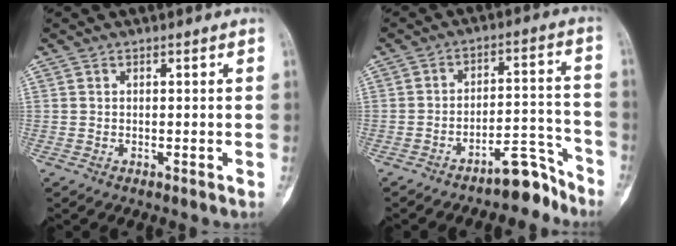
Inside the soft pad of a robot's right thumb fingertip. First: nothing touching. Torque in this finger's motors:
{"motor_torque": [1.94, 0.05, 0.75, -1.66, 0.44]}